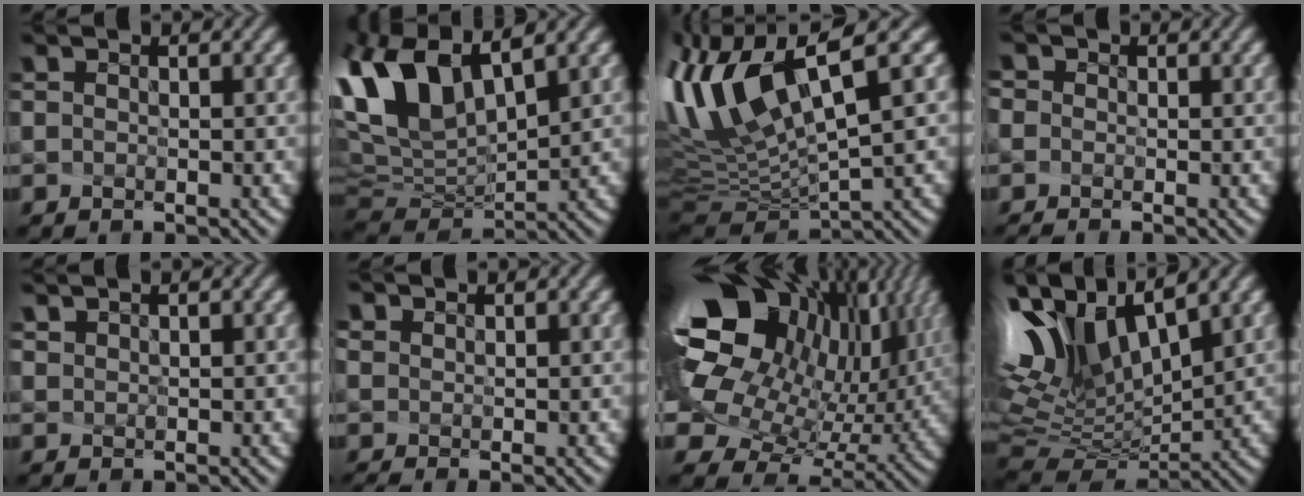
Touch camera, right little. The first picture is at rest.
{"total": 10.4, "force": [5.6, 4.4, 7.5], "torque": [-0.186, -0.001, 0.131]}
{"total": 10.3, "force": [3.8, 2.2, 9.3], "torque": [-0.219, 0.002, 0.098]}
{"total": 1.8, "force": [-0.5, 1.4, 1.0], "torque": [-0.038, 0.003, -0.004]}
{"total": 1.3, "force": [1.2, 0.5, 0.3], "torque": [-0.039, -0.014, 0.046]}
{"total": 1.4, "force": [0.4, 1.0, 0.9], "torque": [-0.050, 0.000, 0.027]}
{"total": 18.4, "force": [5.4, 11.7, 13.2], "torque": [-0.290, -0.009, 0.142]}
{"total": 12.3, "force": [5.4, 5.0, 9.9], "torque": [-0.235, 0.010, 0.117]}